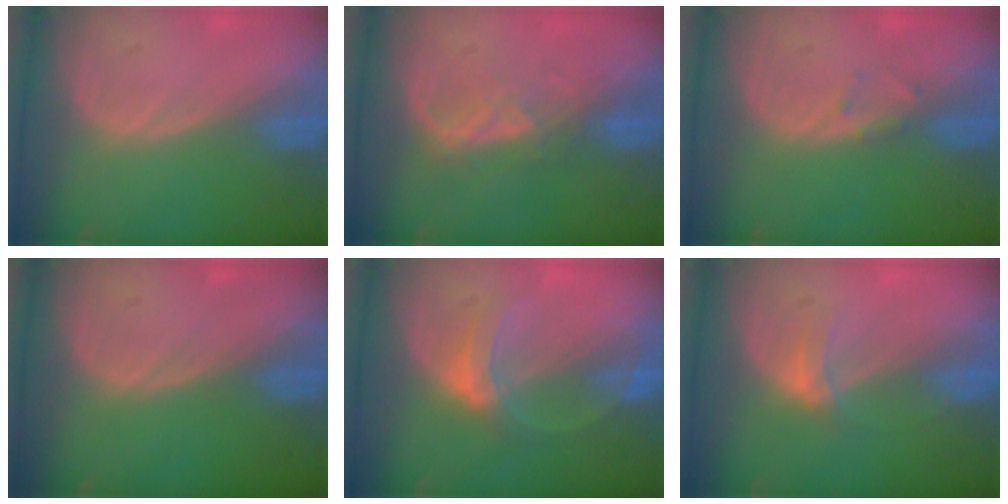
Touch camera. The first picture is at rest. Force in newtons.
{"total": 3.8, "press": 3.8, "slide": 0.6}
{"total": 1.1, "press": 1.0, "slide": 0.2}
{"total": 0.0}
{"total": 5.3, "press": 5.0, "slide": 1.8}
{"total": 2.9, "press": 2.5, "slide": 1.5}